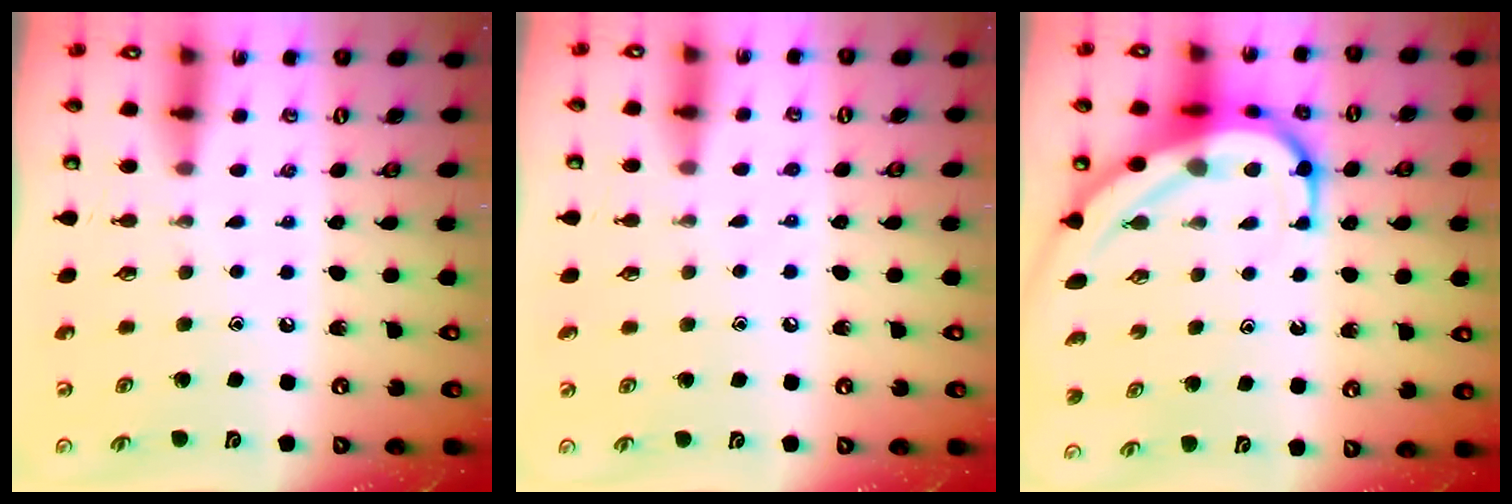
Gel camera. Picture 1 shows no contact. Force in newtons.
{"total": 3.4, "press": 3.2, "slide": 1.1}
{"total": 11.8, "press": 11.7, "slide": 1.1}